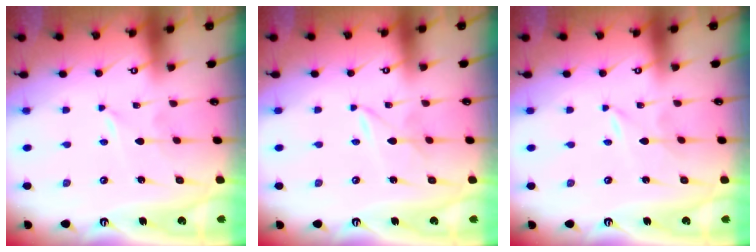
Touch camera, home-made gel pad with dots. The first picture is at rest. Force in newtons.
{"total": 1.7, "press": 1.7, "slide": 0.0}
{"total": 0.0}